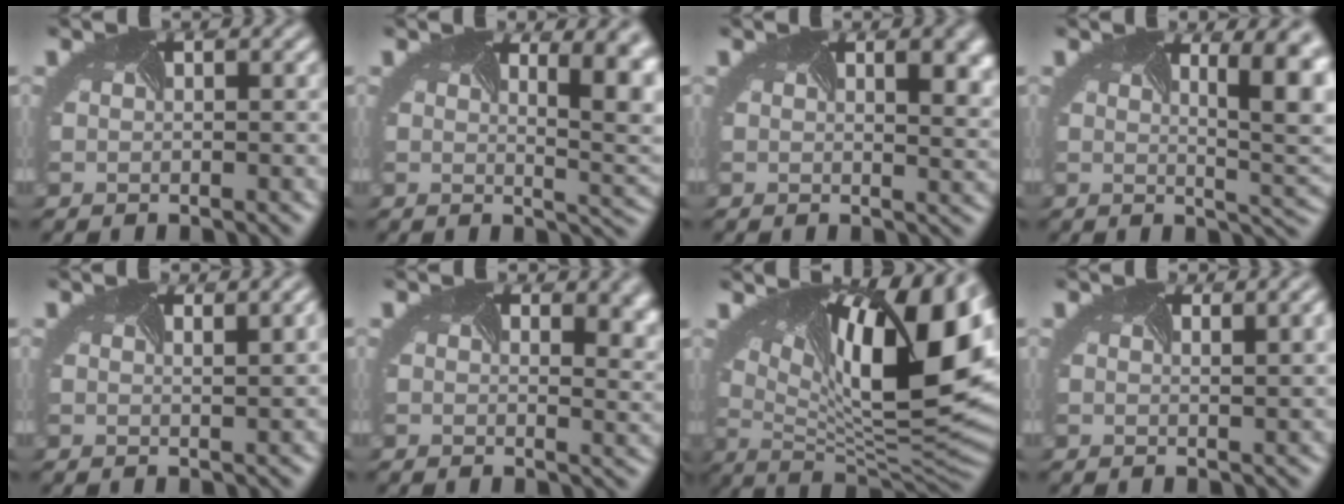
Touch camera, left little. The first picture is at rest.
{"total": 9.1, "force": [3.1, 3.9, 7.6], "torque": [-0.065, 0.020, 0.033]}
{"total": 6.2, "force": [2.0, 3.2, 5.0], "torque": [-0.038, 0.006, 0.028]}
{"total": 9.2, "force": [2.4, 3.3, 8.2], "torque": [-0.074, 0.008, 0.025]}
{"total": 2.5, "force": [1.1, 0.9, 2.1], "torque": [-0.003, 0.016, -0.009]}
{"total": 8.6, "force": [4.2, 4.6, 5.9], "torque": [-0.060, 0.017, 0.056]}
{"total": 16.9, "force": [5.3, 6.6, 14.6], "torque": [-0.208, 0.008, 0.100]}
{"total": 3.2, "force": [1.2, 1.3, 2.6], "torque": [-0.008, 0.015, -0.005]}